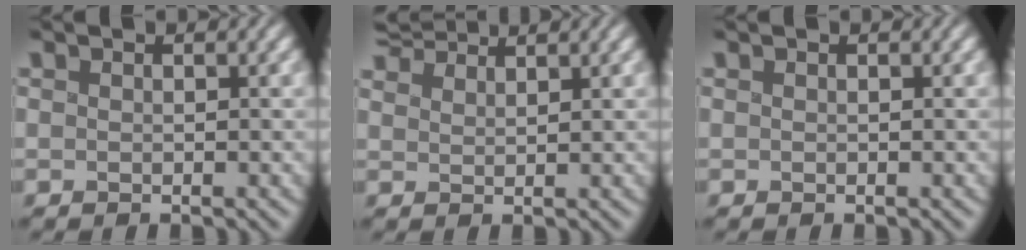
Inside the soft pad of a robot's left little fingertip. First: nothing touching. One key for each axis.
{"total": 4.0, "fx": 3.7, "fy": 0.7, "fz": 1.3, "tx": -0.039, "ty": 0.021, "tz": 0.067}
{"total": 0.0}